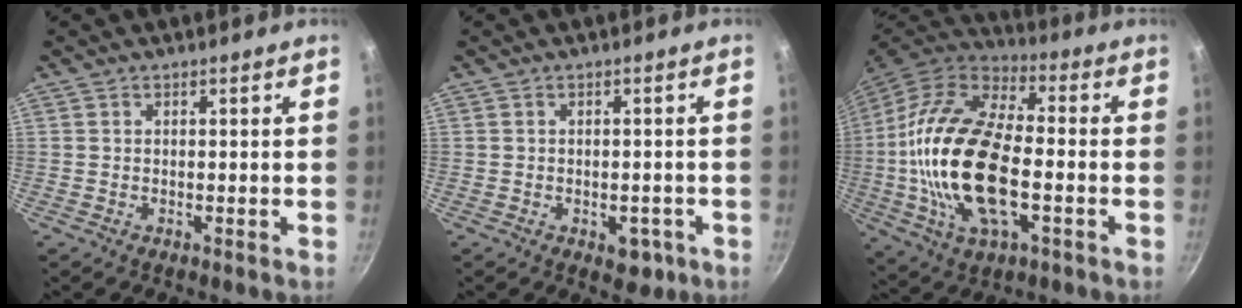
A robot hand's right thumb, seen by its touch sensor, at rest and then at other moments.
{"total": 3.6, "force": [-1.6, 2.4, 2.3], "torque": [-0.007, 0.008, -0.014]}
{"total": 24.7, "force": [-3.3, 11.9, 21.3], "torque": [-0.436, 0.013, -0.059]}